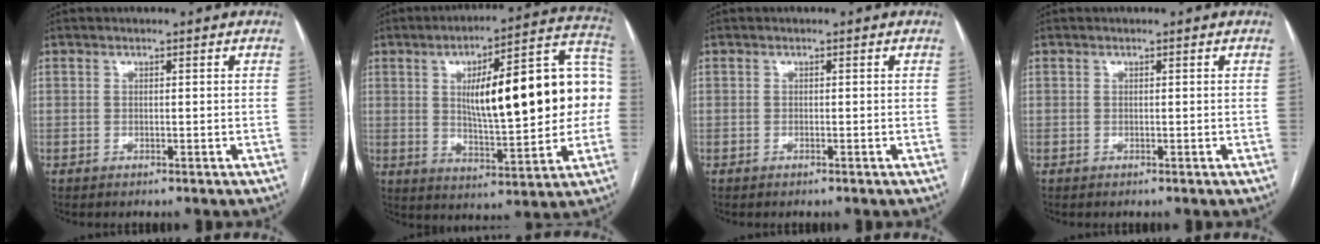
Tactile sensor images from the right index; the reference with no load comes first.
{"total": 22.9, "force": [2.3, 5.5, 22.1], "torque": [-0.298, 0.041, 0.038]}
{"total": 0.0}
{"total": 0.0}